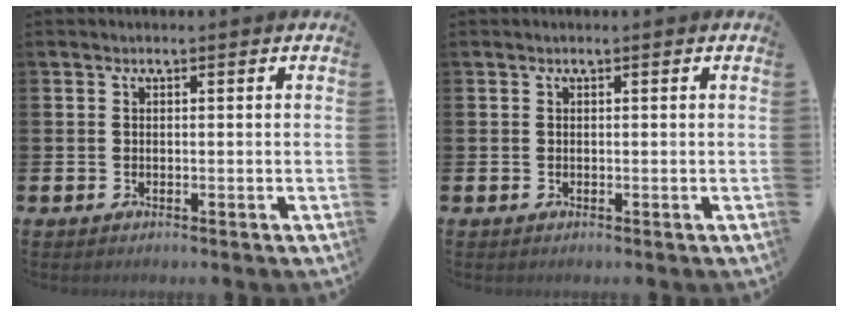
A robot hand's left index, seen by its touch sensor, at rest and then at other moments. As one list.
[{"total": 0.0}]